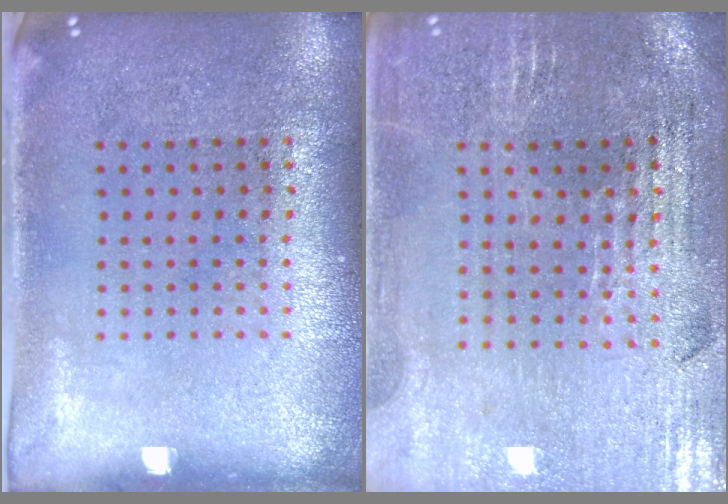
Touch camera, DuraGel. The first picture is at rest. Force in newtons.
{"total": 1.8, "press": 1.7, "slide": 0.4}